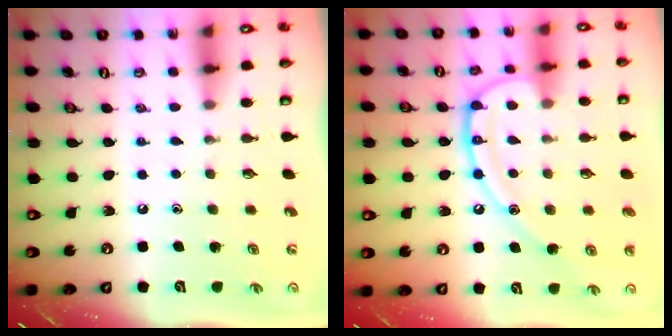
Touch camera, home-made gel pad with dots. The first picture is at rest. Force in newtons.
{"total": 16.5, "press": 16.4, "slide": 1.4}